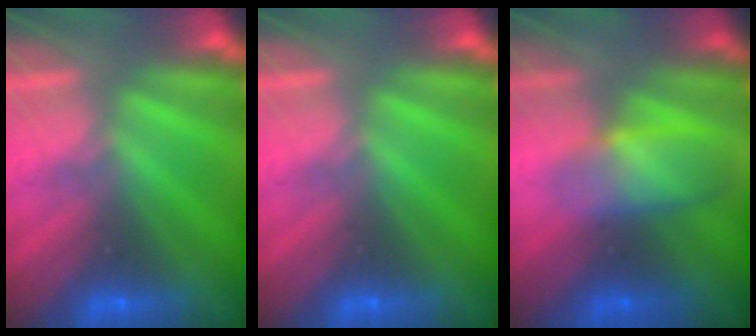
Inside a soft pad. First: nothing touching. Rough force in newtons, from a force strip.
{"total": 0.0}
{"total": 2.8}